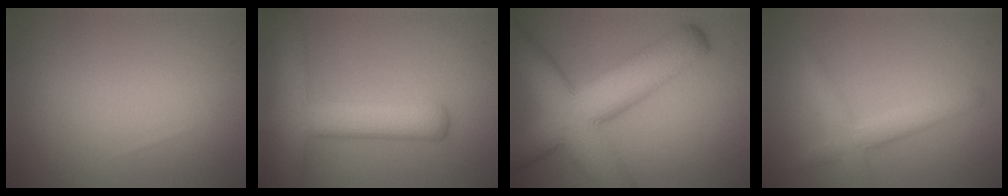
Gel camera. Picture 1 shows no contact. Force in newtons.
{"total": 7.2, "press": 7.2, "slide": 0.4}
{"total": 12.5, "press": 12.4, "slide": 0.5}
{"total": 3.0, "press": 3.0, "slide": 0.1}